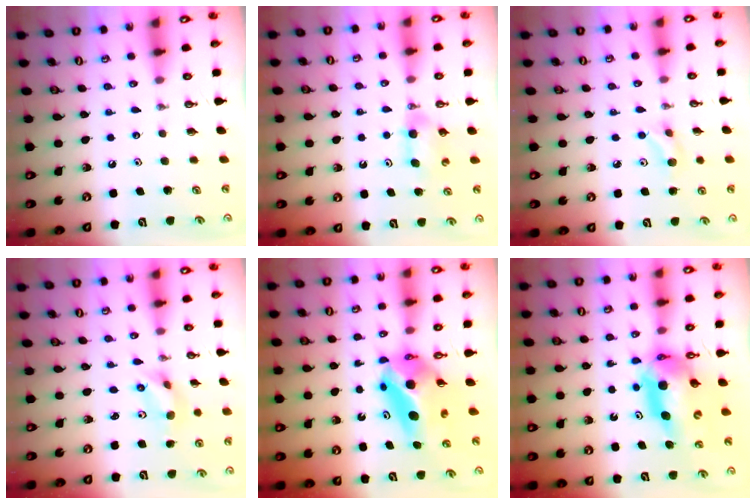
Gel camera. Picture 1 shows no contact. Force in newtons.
{"total": 5.9, "press": 2.9, "slide": 5.2}
{"total": 5.4, "press": 5.3, "slide": 0.9}
{"total": 7.3, "press": 2.5, "slide": 6.8}
{"total": 8.7, "press": 8.3, "slide": 2.3}
{"total": 11.3, "press": 11.3, "slide": 1.2}